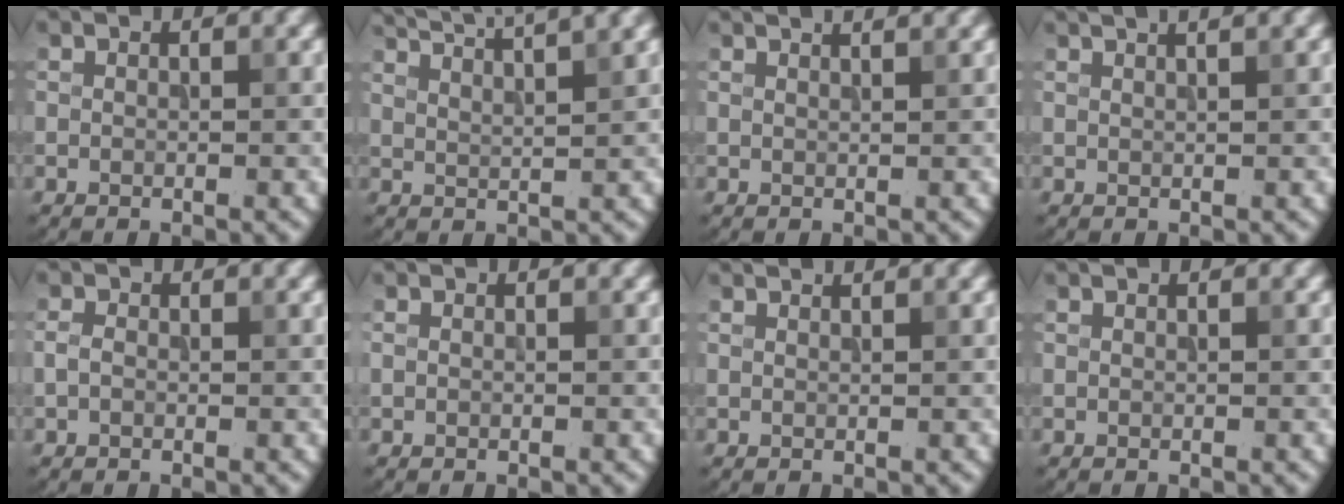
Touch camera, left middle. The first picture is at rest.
{"total": 7.1, "force": [5.9, 1.2, 3.8], "torque": [-0.046, 0.037, 0.059]}
{"total": 2.7, "force": [2.1, 0.7, 1.5], "torque": [-0.005, 0.018, 0.003]}
{"total": 3.0, "force": [2.1, 0.9, 2.0], "torque": [-0.008, 0.018, 0.006]}
{"total": 1.0, "force": [-0.3, 0.7, 0.6], "torque": [-0.015, 0.004, -0.010]}
{"total": 0.0}
{"total": 0.5, "force": [0.5, -0.3, 0.0], "torque": [-0.002, 0.003, 0.011]}
{"total": 0.0}